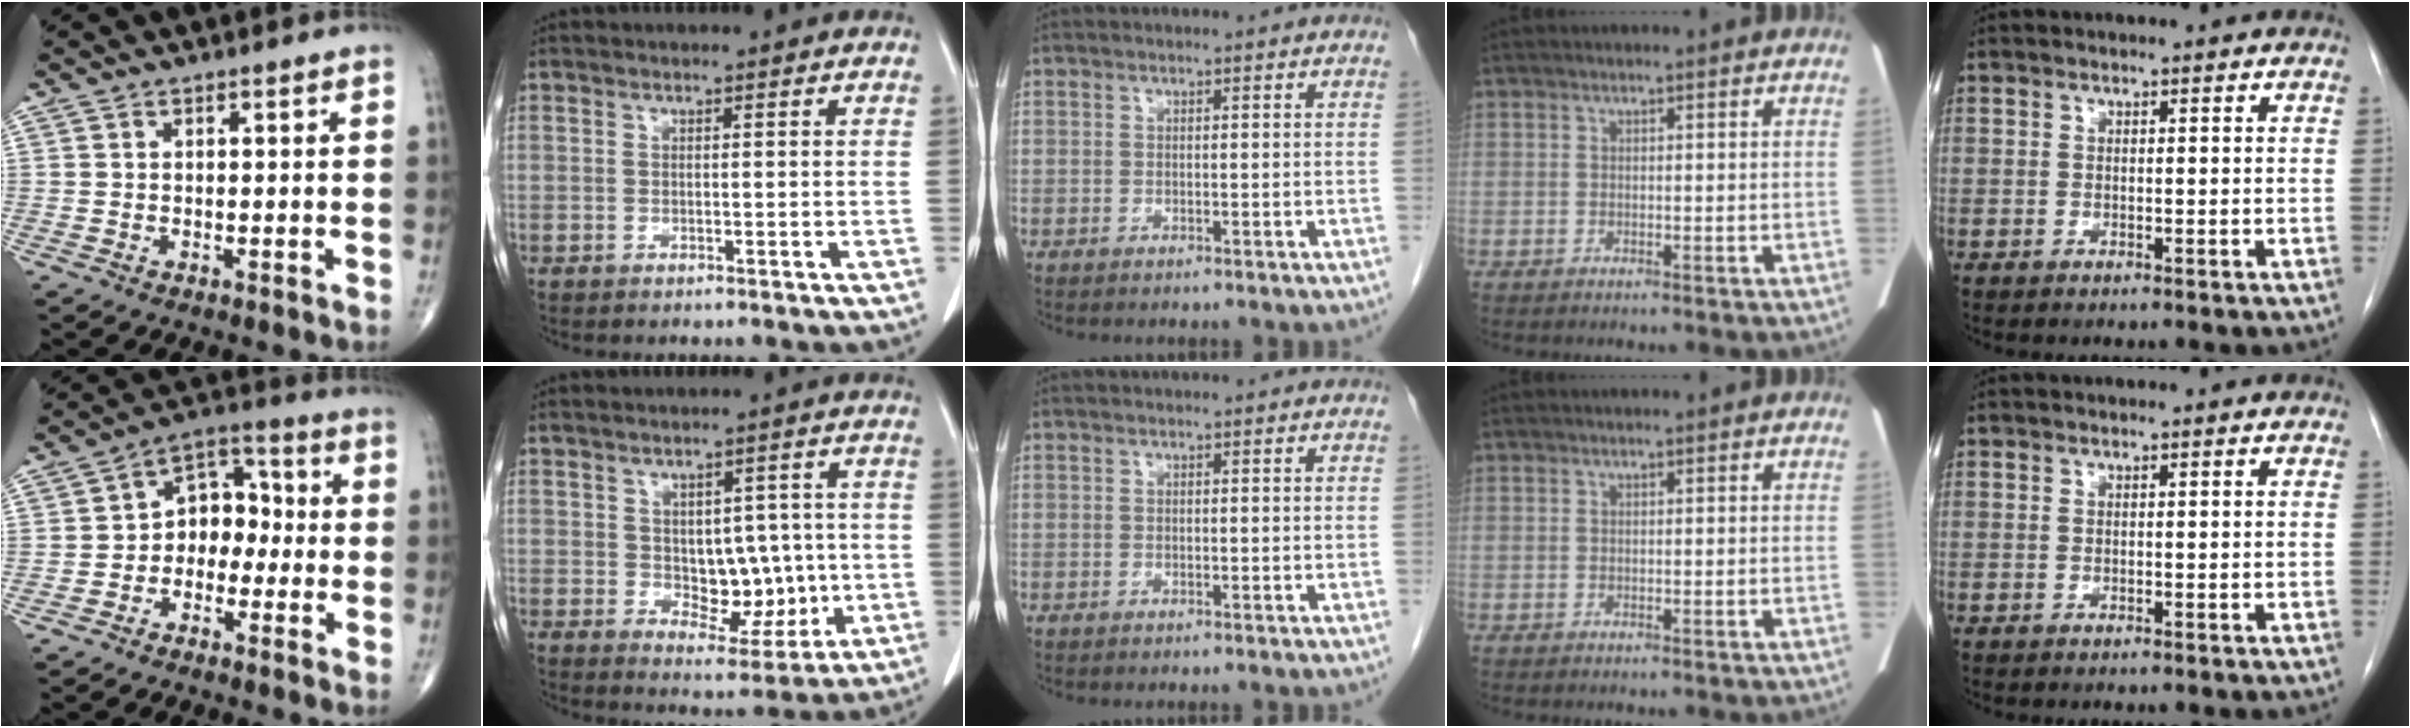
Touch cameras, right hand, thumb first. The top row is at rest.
{"thumb": {"total": 8.7, "force": [-1.4, 6.5, 5.6], "torque": [-0.051, 0.043, -0.042]}, "index": {"total": 8.2, "force": [-0.1, 5.1, 6.4], "torque": [-0.073, 0.007, 0.017]}}